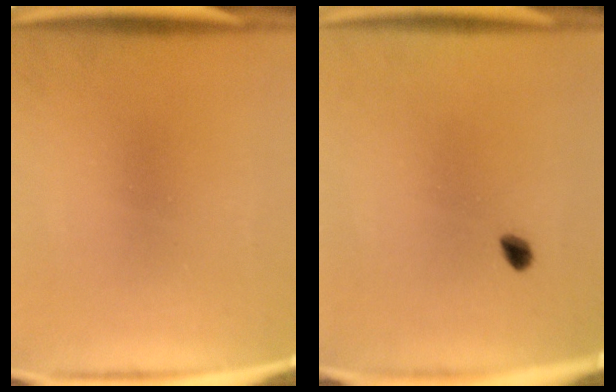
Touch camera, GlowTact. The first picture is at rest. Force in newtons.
{"total": 1.7}